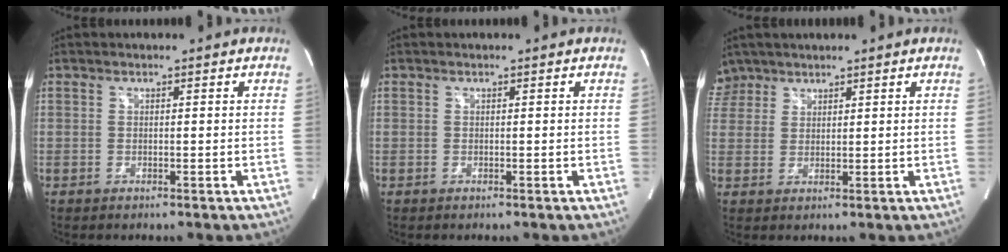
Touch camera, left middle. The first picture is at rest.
{"total": 0.0}
{"total": 4.1, "force": [3.3, 2.3, -0.4], "torque": [0.011, 0.012, 0.068]}